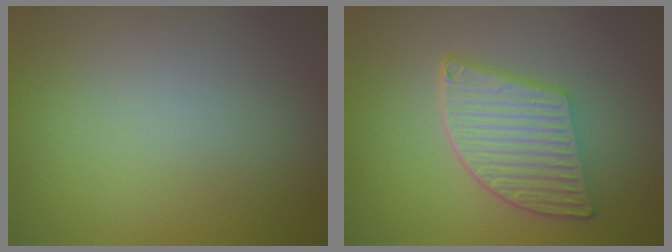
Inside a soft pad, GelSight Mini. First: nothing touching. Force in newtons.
{"total": 5.5, "press": 4.2, "slide": 3.5}